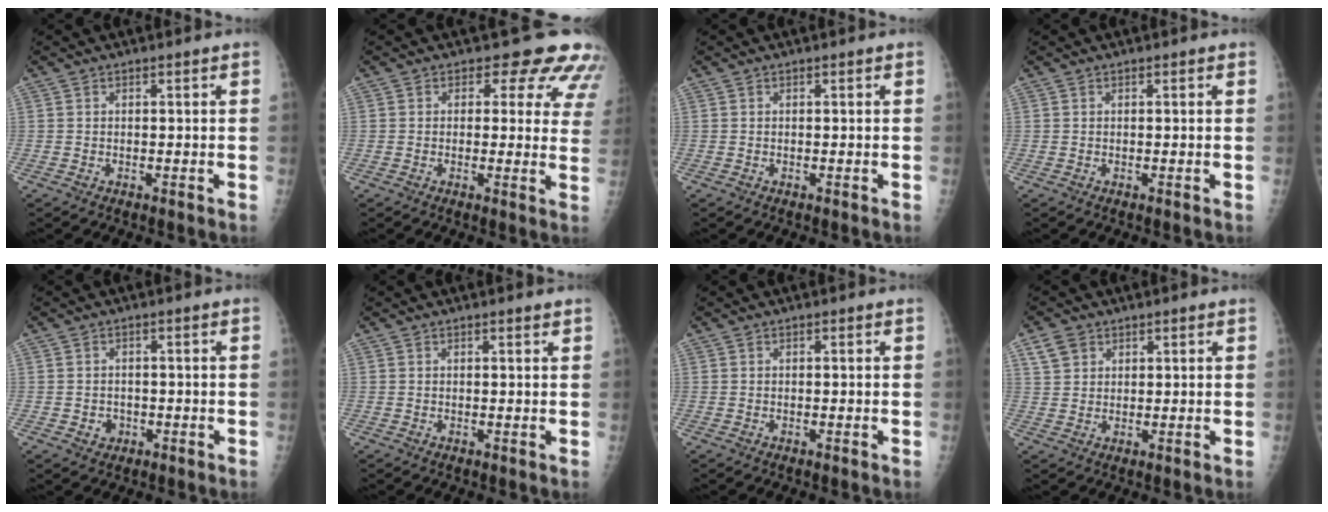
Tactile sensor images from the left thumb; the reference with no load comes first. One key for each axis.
{"total": 10.1, "fx": 7.7, "fy": 5.5, "fz": 3.6, "tx": 0.016, "ty": -0.029, "tz": 0.056}
{"total": 0.0}
{"total": 0.0}
{"total": 2.3, "fx": -0.8, "fy": 2.0, "fz": 0.7, "tx": 0.000, "ty": 0.006, "tz": -0.007}
{"total": 0.5, "fx": 0.5, "fy": 0.0, "fz": 0.3, "tx": -0.004, "ty": -0.003, "tz": 0.006}
{"total": 0.0}
{"total": 3.9, "fx": 2.2, "fy": 2.9, "fz": 1.5, "tx": -0.017, "ty": -0.006, "tz": 0.046}